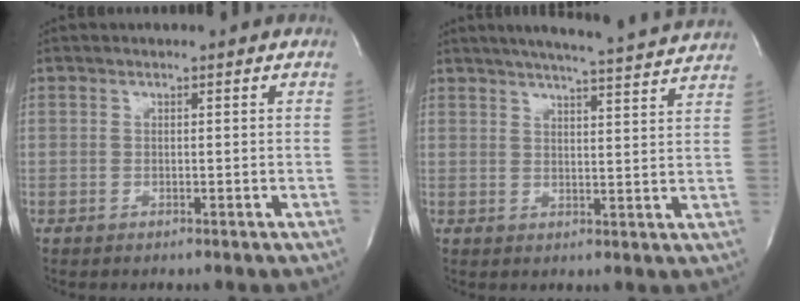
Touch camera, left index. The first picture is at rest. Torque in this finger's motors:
{"motor_torque": [0.08, -0.30, 0.07, 0.00]}